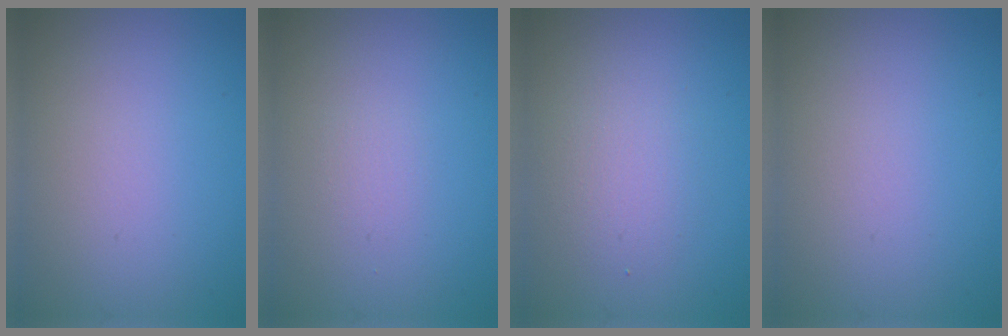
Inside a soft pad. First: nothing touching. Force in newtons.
{"total": 0.6, "press": 0.6, "slide": 0.0}
{"total": 2.3, "press": 2.3, "slide": 0.2}
{"total": 0.0}